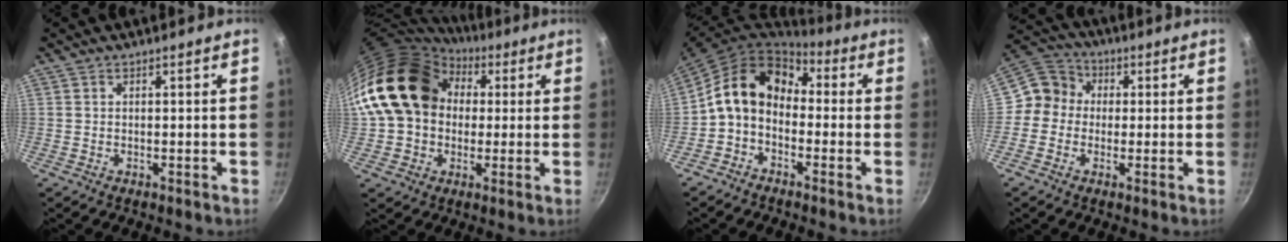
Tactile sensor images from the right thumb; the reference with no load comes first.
{"total": 18.1, "force": [3.8, 14.3, 10.4], "torque": [-0.156, 0.035, 0.060]}
{"total": 12.7, "force": [-0.5, 9.4, 8.5], "torque": [-0.142, 0.050, -0.035]}
{"total": 7.6, "force": [0.1, 7.2, 2.4], "torque": [-0.013, 0.018, -0.024]}